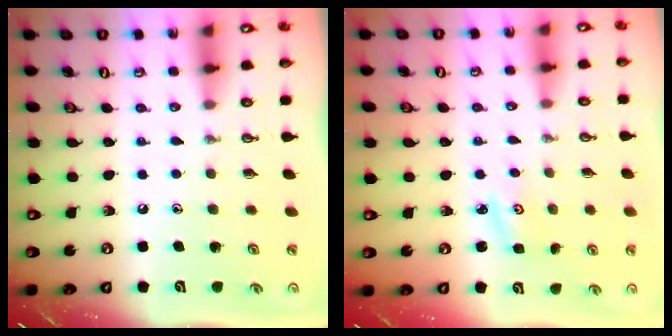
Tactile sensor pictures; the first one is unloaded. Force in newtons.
{"total": 3.1, "press": 3.0, "slide": 0.4}